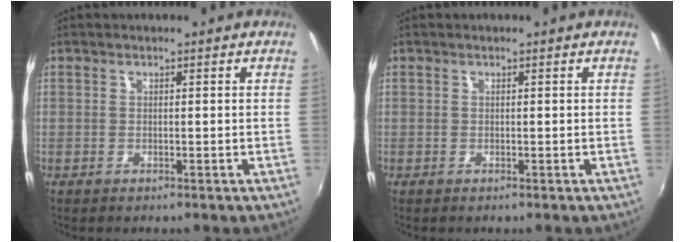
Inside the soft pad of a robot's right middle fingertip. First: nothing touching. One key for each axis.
{"total": 0.0}